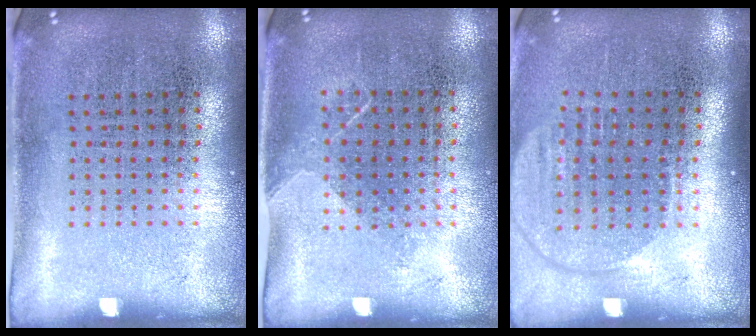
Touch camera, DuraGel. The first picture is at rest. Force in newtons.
{"total": 1.2, "press": 1.0, "slide": 0.8}
{"total": 1.6, "press": 1.4, "slide": 0.8}